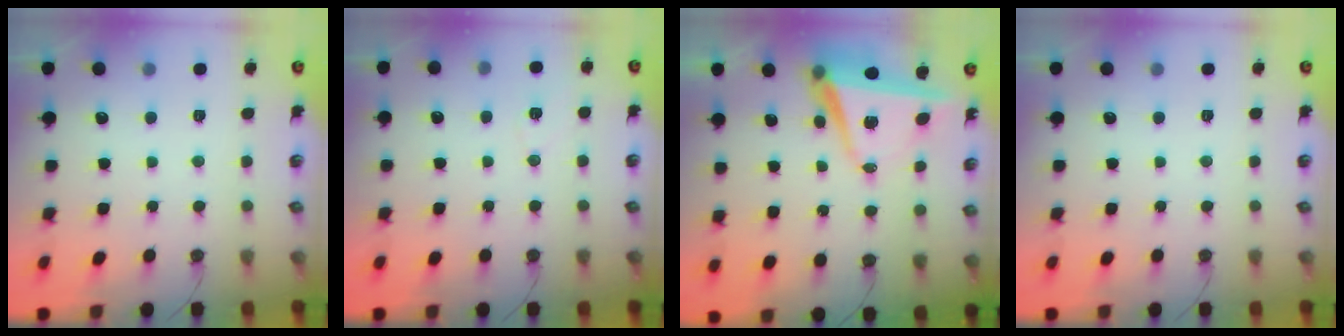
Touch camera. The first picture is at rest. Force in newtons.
{"total": 4.1, "press": 3.4, "slide": 2.2}
{"total": 7.6, "press": 6.5, "slide": 4.0}
{"total": 0.0}